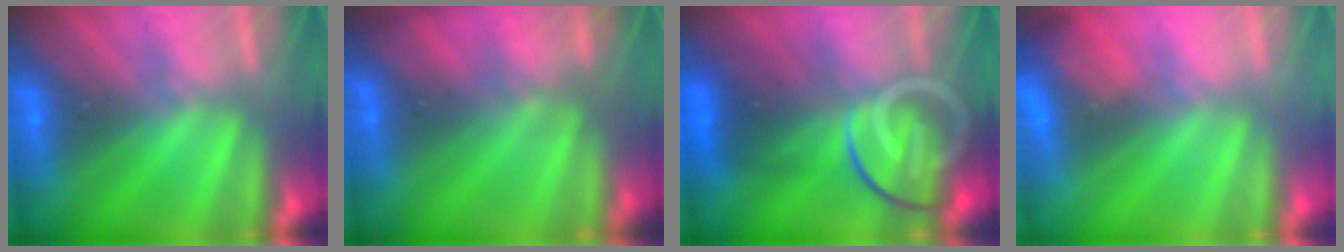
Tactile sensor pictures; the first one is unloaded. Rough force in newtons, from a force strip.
{"total": 7.6}
{"total": 7.6}
{"total": 2.8}